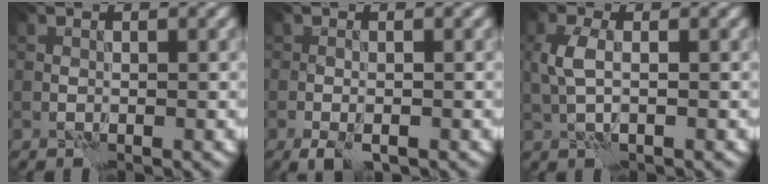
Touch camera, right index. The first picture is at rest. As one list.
[{"total": 2.3, "force": [-1.3, 0.9, 1.7], "torque": [-0.035, -0.004, -0.023]}, {"total": 2.5, "force": [0.2, 1.0, 2.3], "torque": [-0.056, 0.003, 0.003]}]